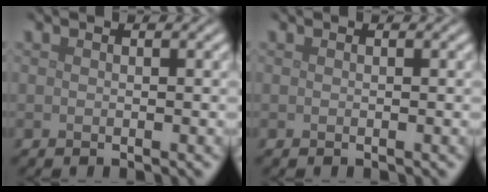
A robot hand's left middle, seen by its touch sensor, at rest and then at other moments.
{"total": 0.0}